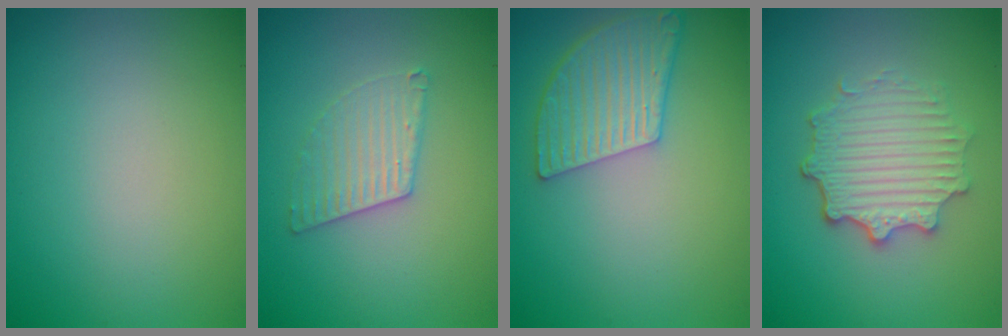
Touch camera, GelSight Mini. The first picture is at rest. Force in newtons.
{"total": 2.8, "press": 2.8, "slide": 0.3}
{"total": 5.2, "press": 4.1, "slide": 3.2}
{"total": 4.8, "press": 3.7, "slide": 3.0}